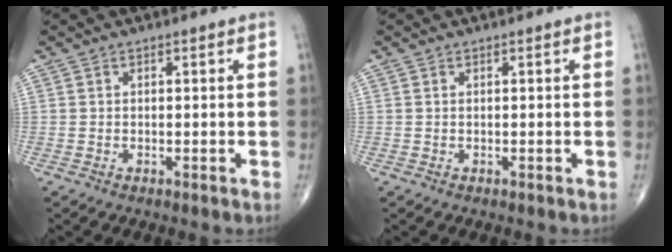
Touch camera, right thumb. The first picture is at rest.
{"total": 0.0}